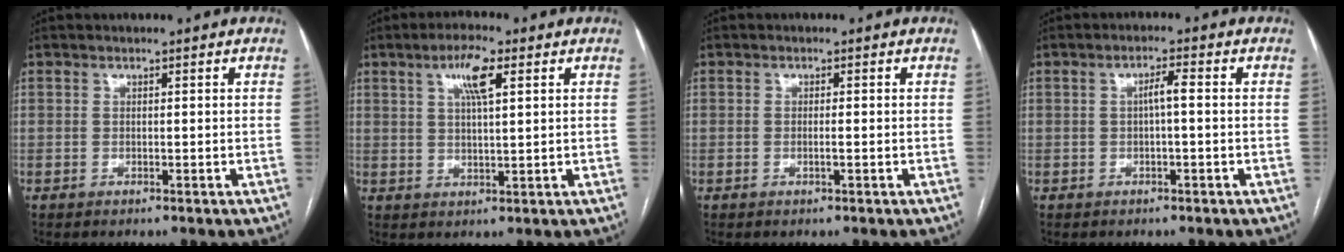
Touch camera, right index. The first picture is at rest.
{"total": 5.6, "force": [2.5, 0.9, 4.9], "torque": [-0.091, 0.006, 0.043]}
{"total": 1.0, "force": [-0.3, 0.0, 0.9], "torque": [-0.018, 0.000, -0.004]}
{"total": 2.3, "force": [-0.1, 0.2, 2.3], "torque": [-0.037, 0.006, -0.002]}